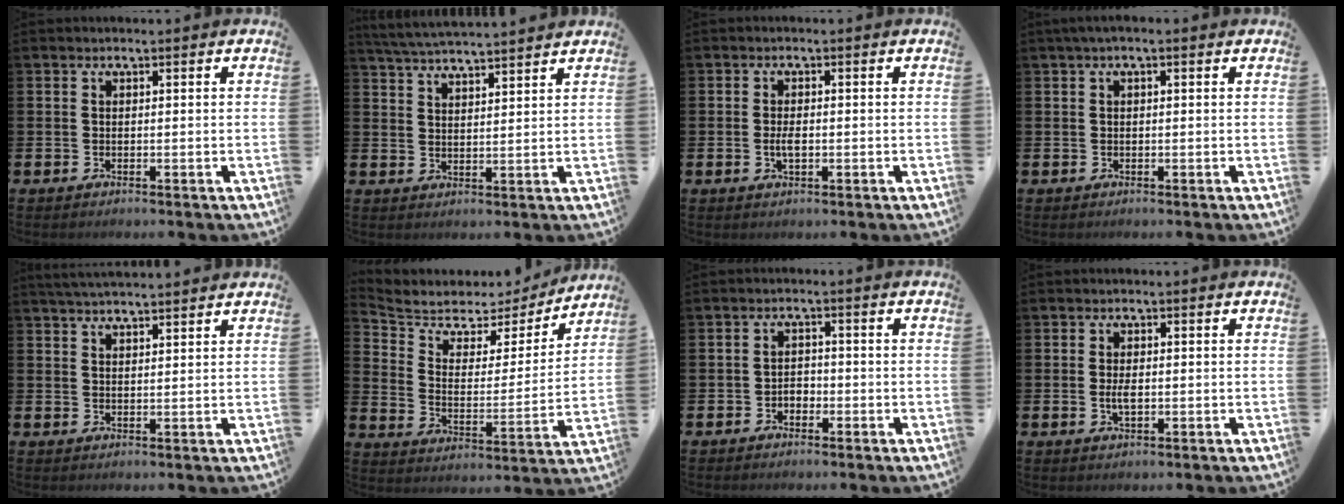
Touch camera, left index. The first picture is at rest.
{"total": 4.7, "force": [4.7, -0.2, 0.9], "torque": [-0.033, -0.024, 0.084]}
{"total": 2.1, "force": [-0.3, 0.9, 1.9], "torque": [-0.030, -0.002, -0.007]}
{"total": 0.9, "force": [0.2, 0.2, 0.9], "torque": [-0.017, 0.004, 0.003]}
{"total": 3.2, "force": [3.2, 0.0, 0.4], "torque": [-0.011, -0.012, 0.058]}
{"total": 5.6, "force": [5.0, 2.4, 0.9], "torque": [-0.059, -0.041, 0.080]}
{"total": 1.7, "force": [-1.1, 1.2, 0.5], "torque": [-0.008, 0.001, -0.025]}
{"total": 2.2, "force": [-0.1, 0.9, 2.0], "torque": [-0.032, -0.002, -0.003]}